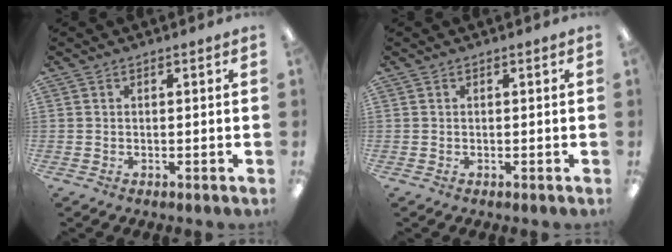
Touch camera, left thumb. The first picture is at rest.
{"total": 0.0}